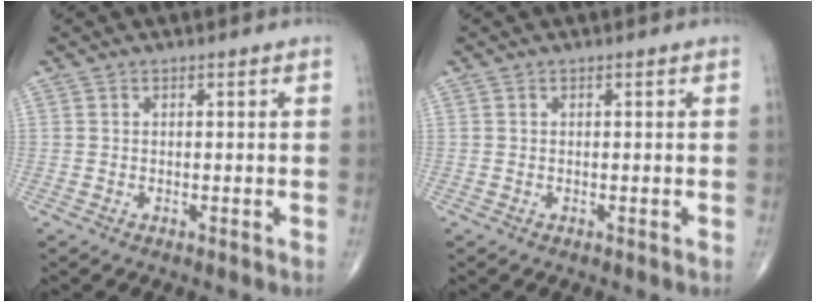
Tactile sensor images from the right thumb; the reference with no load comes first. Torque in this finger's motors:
{"motor_torque": [-0.02, -0.02, 0.18, -0.05, 0.01]}